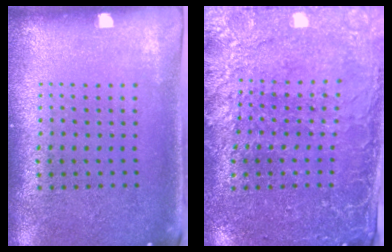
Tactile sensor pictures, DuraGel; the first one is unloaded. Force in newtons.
{"total": 3.1, "press": 2.9, "slide": 0.9}